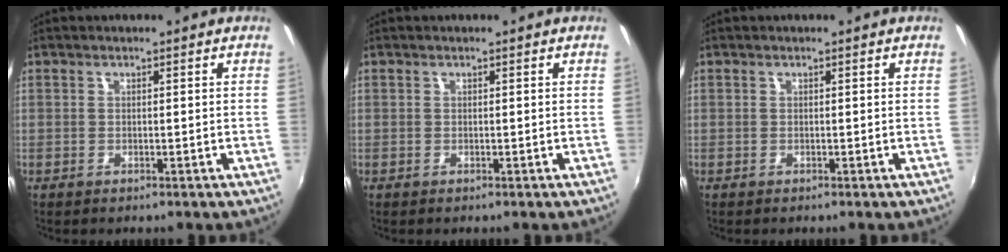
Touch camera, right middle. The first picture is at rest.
{"total": 0.0}
{"total": 0.0}